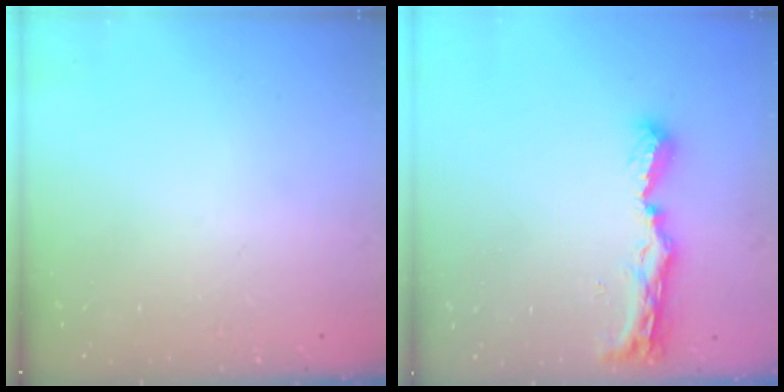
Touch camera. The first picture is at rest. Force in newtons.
{"total": 8.7, "press": 8.7, "slide": 0.3}